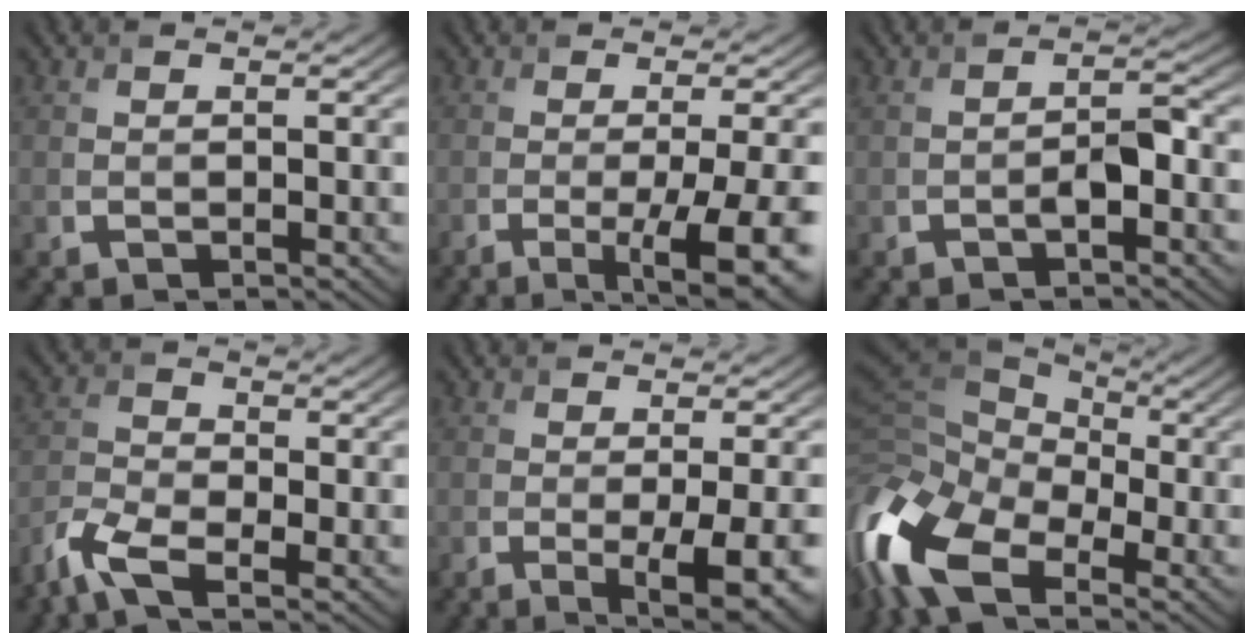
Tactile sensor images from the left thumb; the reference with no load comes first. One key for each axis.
{"total": 9.6, "fx": -4.0, "fy": 2.0, "fz": 8.4, "tx": -0.112, "ty": -0.010, "tz": -0.053}
{"total": 2.5, "fx": -1.2, "fy": 0.7, "fz": 2.1, "tx": -0.045, "ty": 0.003, "tz": -0.025}
{"total": 6.3, "fx": -4.2, "fy": 2.5, "fz": 4.0, "tx": -0.100, "ty": -0.007, "tz": -0.097}
{"total": 6.3, "fx": -2.4, "fy": 1.5, "fz": 5.6, "tx": -0.085, "ty": -0.012, "tz": -0.031}
{"total": 16.1, "fx": -6.7, "fy": 9.1, "fz": 11.5, "tx": -0.312, "ty": -0.020, "tz": -0.125}